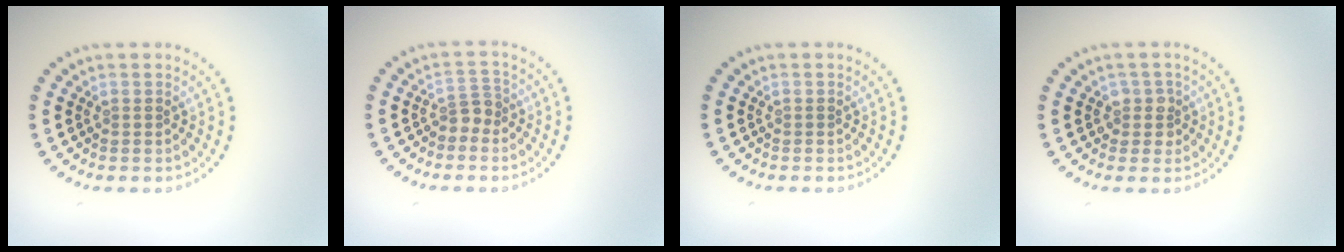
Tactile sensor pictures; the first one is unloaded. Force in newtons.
{"total": 1.7, "press": 1.3, "slide": 1.1}
{"total": 0.0}
{"total": 1.7, "press": 1.5, "slide": 0.8}